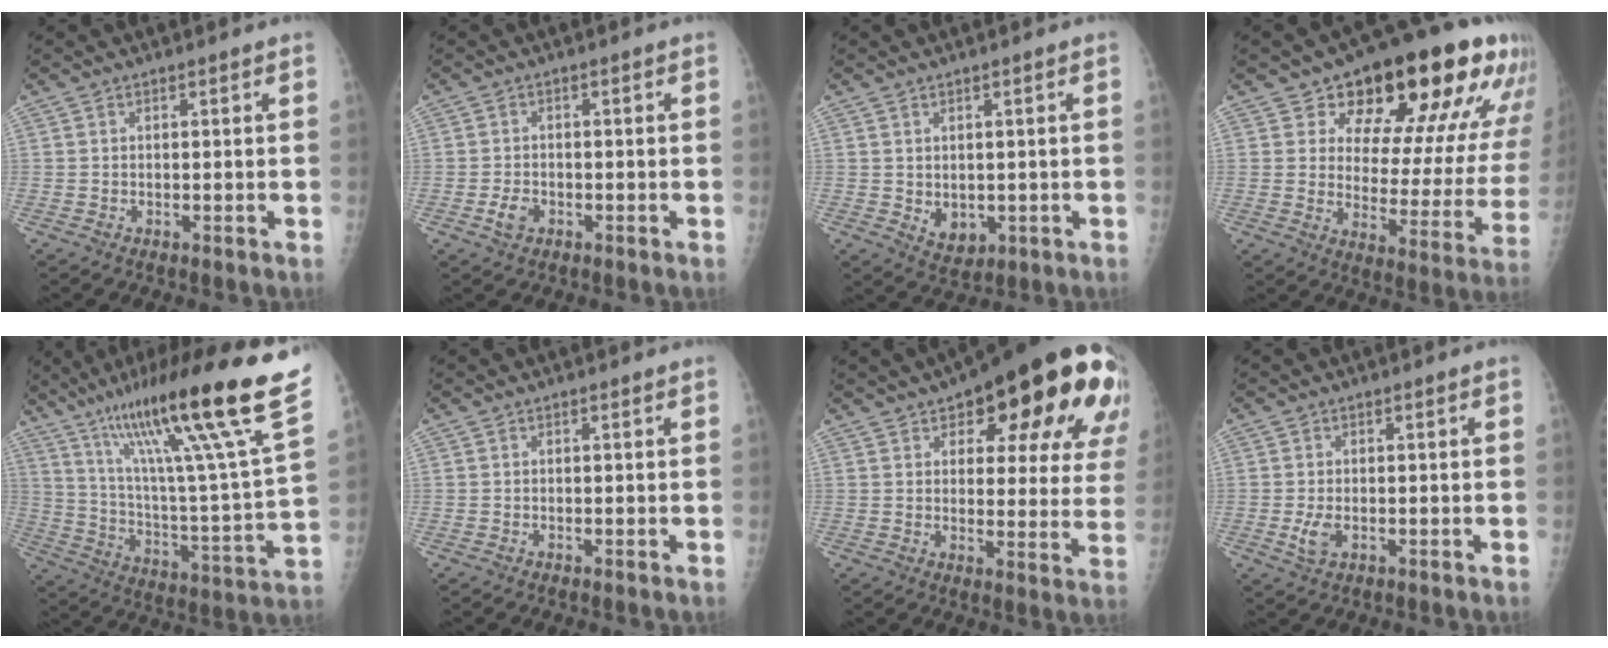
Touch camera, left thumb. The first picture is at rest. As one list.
[{"total": 2.8, "force": [-1.2, 1.9, 1.7], "torque": [-0.031, 0.008, -0.021]}, {"total": 4.5, "force": [-0.4, 3.3, 3.0], "torque": [-0.029, -0.003, 0.010]}, {"total": 23.5, "force": [13.1, 10.6, 16.4], "torque": [-0.179, -0.046, 0.181]}, {"total": 29.8, "force": [18.4, 2.3, 23.4], "torque": [-0.363, -0.053, 0.299]}, {"total": 0.0}, {"total": 26.2, "force": [14.6, 10.0, 19.3], "torque": [-0.212, -0.027, 0.184]}, {"total": 3.0, "force": [-0.6, 1.6, 2.4], "torque": [-0.055, -0.002, -0.012]}]